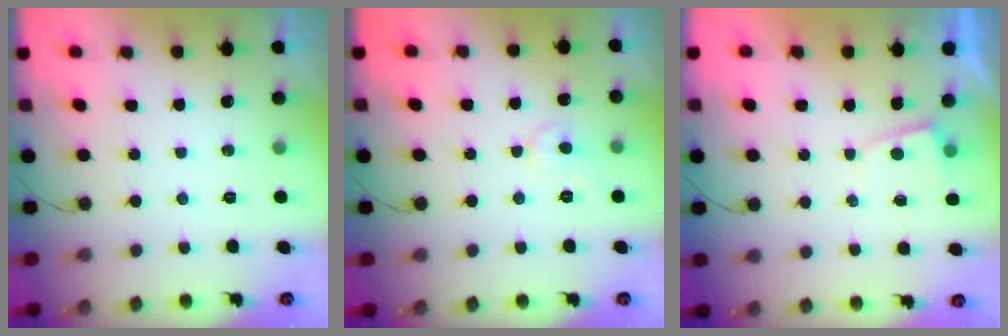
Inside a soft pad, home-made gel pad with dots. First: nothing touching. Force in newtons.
{"total": 5.0, "press": 5.0, "slide": 0.2}
{"total": 1.6, "press": 1.5, "slide": 0.2}